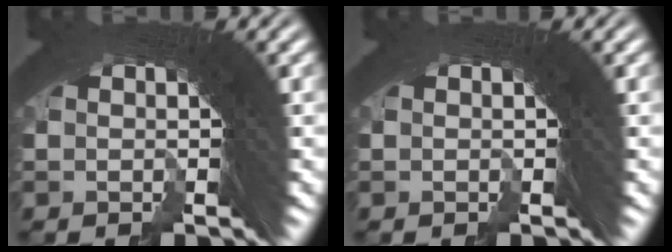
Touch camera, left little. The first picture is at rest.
{"total": 0.0}